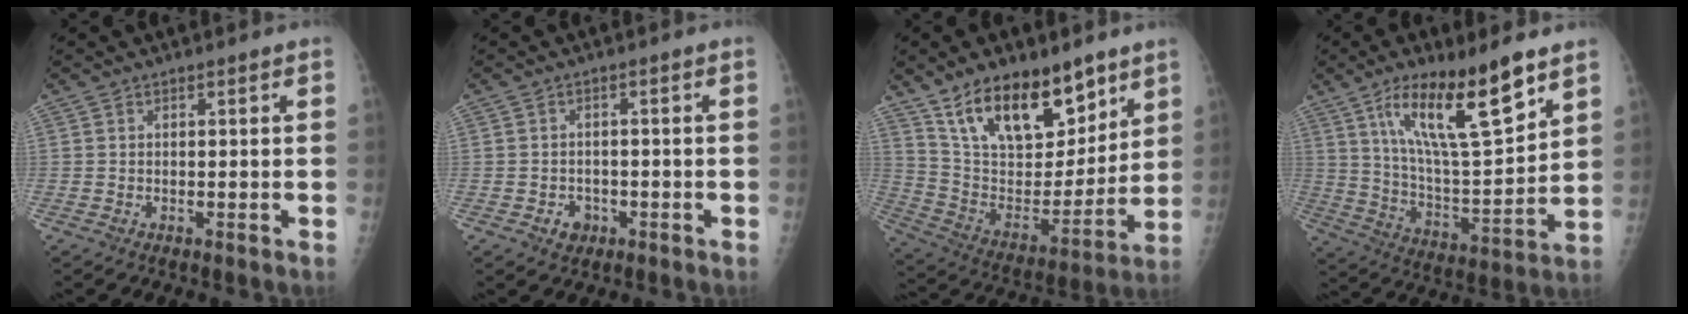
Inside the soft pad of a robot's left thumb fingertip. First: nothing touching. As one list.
[{"total": 2.8, "force": [-1.2, 2.4, 0.9], "torque": [0.001, 0.007, -0.015]}, {"total": 22.0, "force": [13.9, 10.6, 13.3], "torque": [-0.177, -0.059, 0.253]}, {"total": 19.6, "force": [11.1, 4.9, 15.4], "torque": [-0.242, -0.053, 0.204]}]